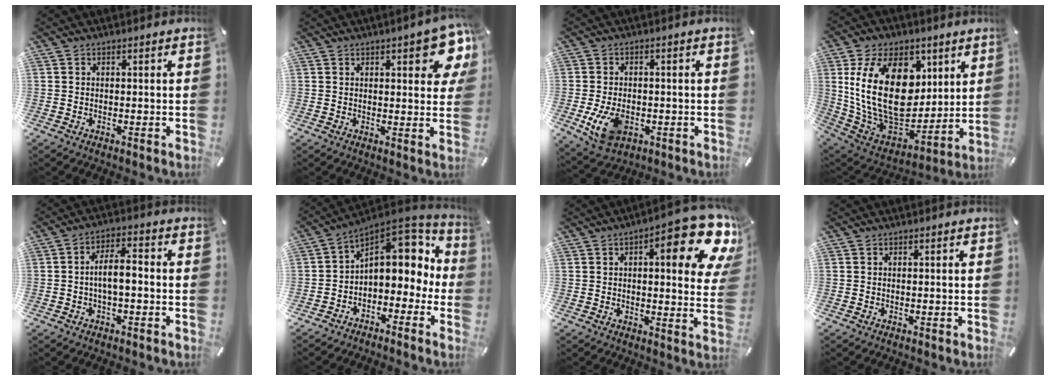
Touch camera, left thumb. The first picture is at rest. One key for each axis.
{"total": 10.5, "fx": 5.4, "fy": 3.4, "fz": 8.3, "tx": -0.097, "ty": -0.032, "tz": 0.086}
{"total": 8.0, "fx": -2.1, "fy": 5.3, "fz": 5.6, "tx": -0.121, "ty": -0.001, "tz": -0.038}
{"total": 24.6, "fx": 5.4, "fy": 16.5, "fz": 17.3, "tx": -0.333, "ty": -0.032, "tz": 0.100}
{"total": 6.2, "fx": -1.3, "fy": 2.6, "fz": 5.5, "tx": -0.101, "ty": 0.015, "tz": -0.025}
{"total": 12.8, "fx": 4.0, "fy": 8.4, "fz": 8.9, "tx": -0.115, "ty": -0.029, "tz": 0.068}
{"total": 17.0, "fx": 8.1, "fy": 5.3, "fz": 14.0, "tx": -0.173, "ty": -0.056, "tz": 0.121}
{"total": 0.0}